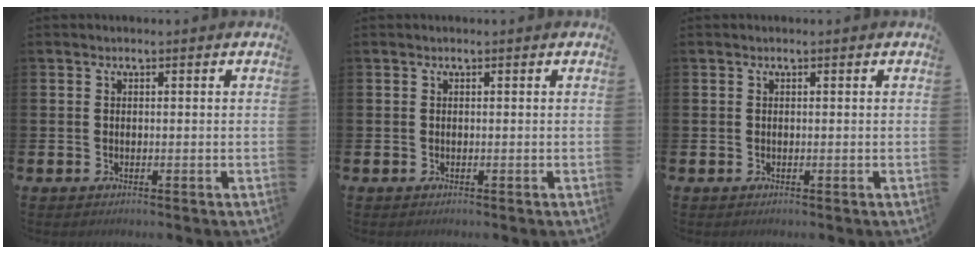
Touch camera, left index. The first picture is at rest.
{"total": 0.0}
{"total": 0.0}